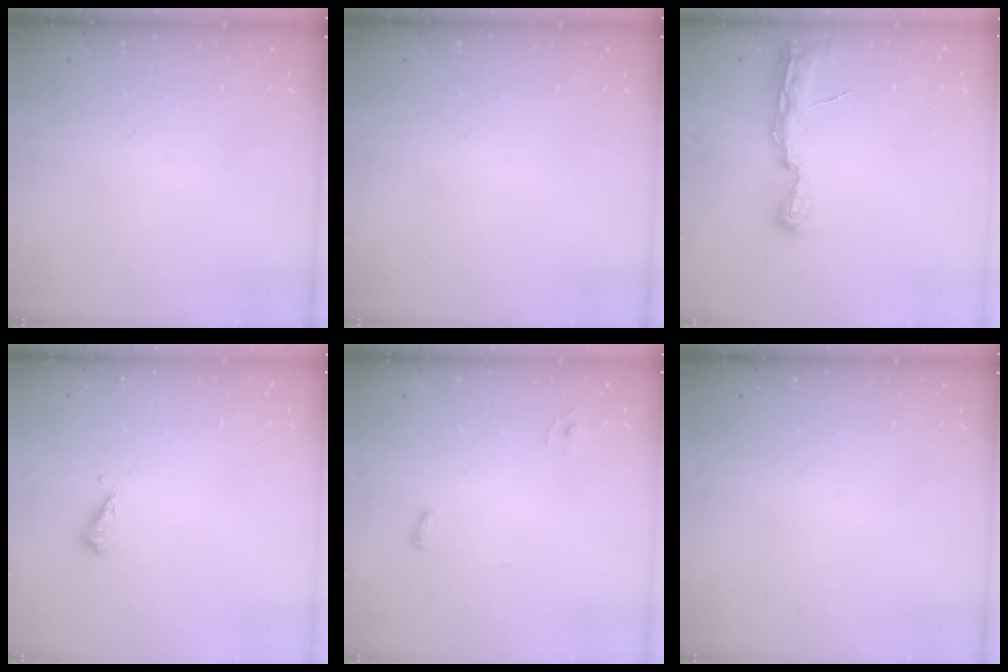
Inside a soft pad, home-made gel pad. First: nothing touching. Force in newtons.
{"total": 0.0}
{"total": 8.2, "press": 8.2, "slide": 1.0}
{"total": 4.5, "press": 4.4, "slide": 0.8}
{"total": 4.4, "press": 3.9, "slide": 2.1}
{"total": 0.0}